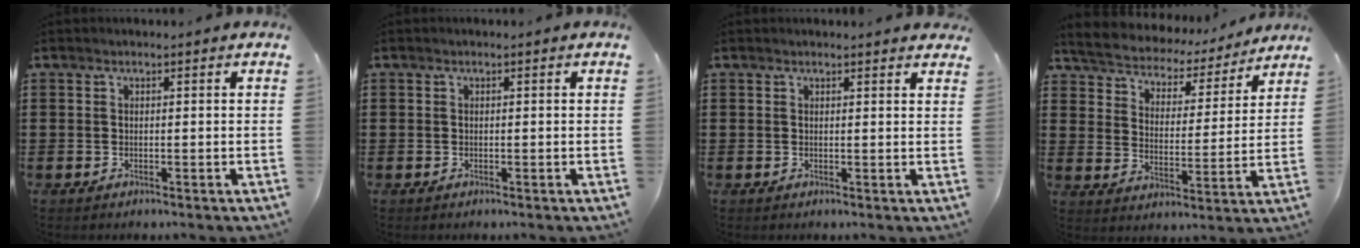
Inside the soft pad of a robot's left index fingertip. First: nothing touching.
{"total": 0.0}
{"total": 1.1, "force": [1.1, 0.1, 0.3], "torque": [0.000, -0.003, 0.019]}
{"total": 4.1, "force": [4.0, 0.8, 0.1], "torque": [-0.028, -0.030, 0.062]}